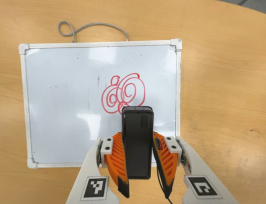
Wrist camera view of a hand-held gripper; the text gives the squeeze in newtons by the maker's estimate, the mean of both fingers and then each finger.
{"total": 6.0, "left": 4.0, "right": 8.0}